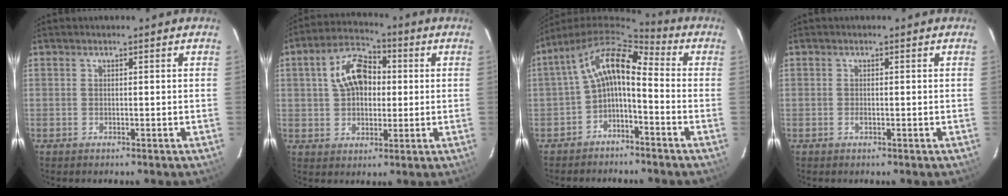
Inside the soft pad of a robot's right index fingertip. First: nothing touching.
{"total": 10.5, "force": [1.8, 7.0, 7.6], "torque": [-0.146, 0.033, 0.030]}
{"total": 9.4, "force": [-1.8, 4.3, 8.1], "torque": [-0.171, 0.025, -0.044]}
{"total": 0.9, "force": [-0.3, 0.3, 0.8], "torque": [-0.016, 0.000, -0.005]}